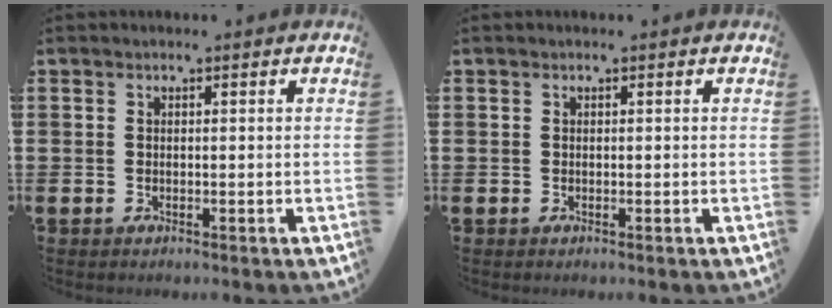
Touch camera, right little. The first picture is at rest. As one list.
[{"total": 0.0}]